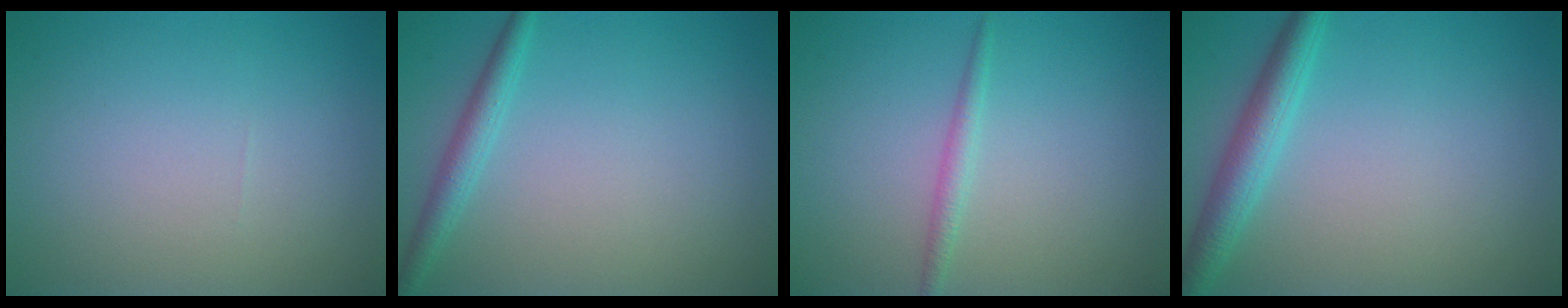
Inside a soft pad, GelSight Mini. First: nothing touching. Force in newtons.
{"total": 2.0, "press": 2.0, "slide": 0.1}
{"total": 1.3, "press": 1.3, "slide": 0.1}
{"total": 3.4, "press": 3.4, "slide": 0.1}